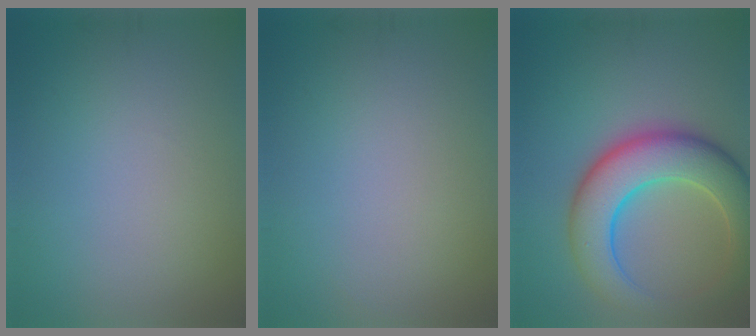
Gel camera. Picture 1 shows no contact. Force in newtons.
{"total": 0.0}
{"total": 9.5, "press": 9.4, "slide": 0.3}